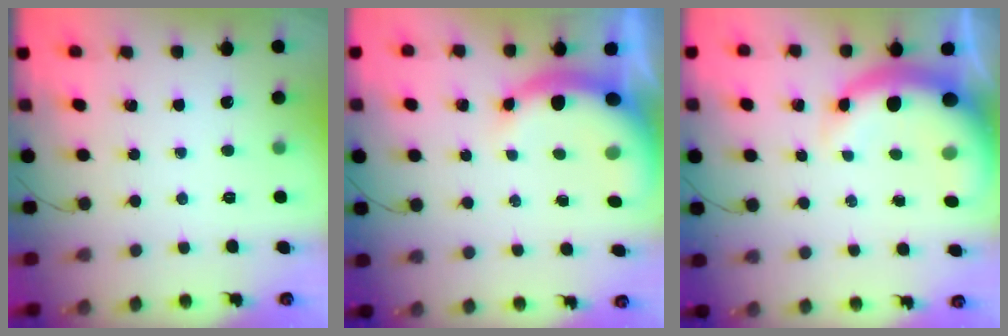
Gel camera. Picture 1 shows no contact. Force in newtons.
{"total": 8.8, "press": 8.7, "slide": 1.1}
{"total": 8.1, "press": 7.9, "slide": 1.7}